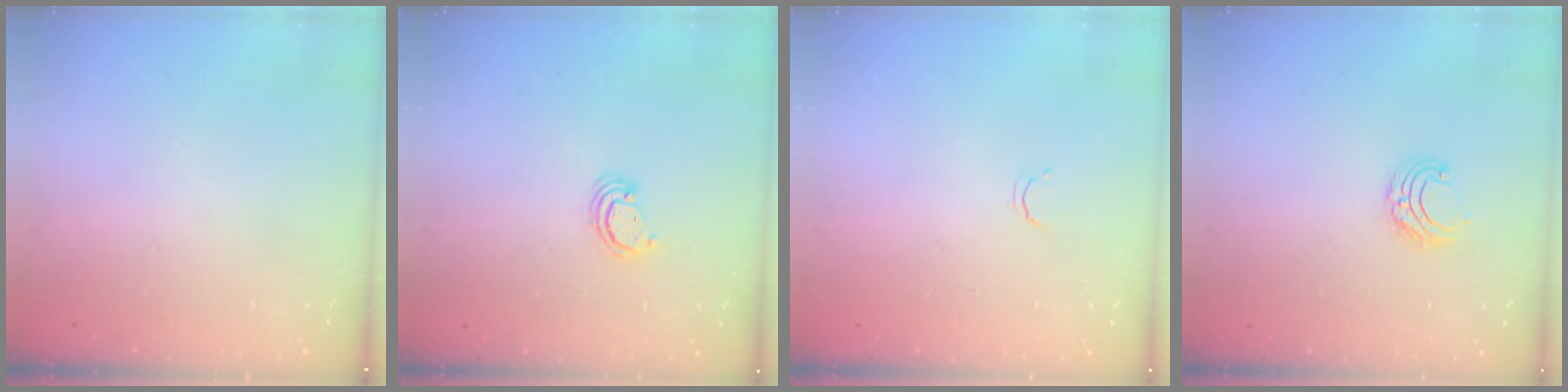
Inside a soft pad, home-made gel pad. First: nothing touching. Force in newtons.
{"total": 2.6, "press": 2.5, "slide": 0.2}
{"total": 2.1, "press": 2.1, "slide": 0.4}
{"total": 6.3, "press": 6.3, "slide": 0.5}